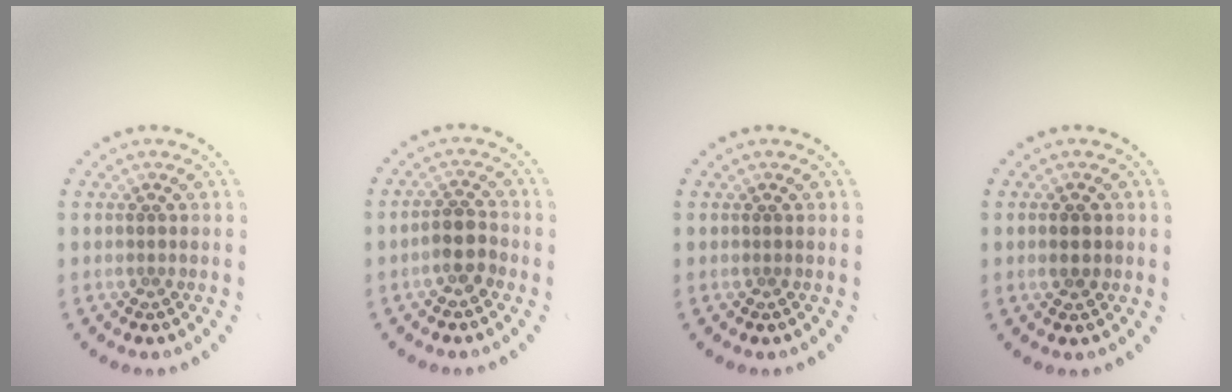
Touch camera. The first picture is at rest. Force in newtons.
{"total": 2.4, "press": 2.2, "slide": 1.0}
{"total": 0.0}
{"total": 1.9, "press": 1.9, "slide": 0.1}